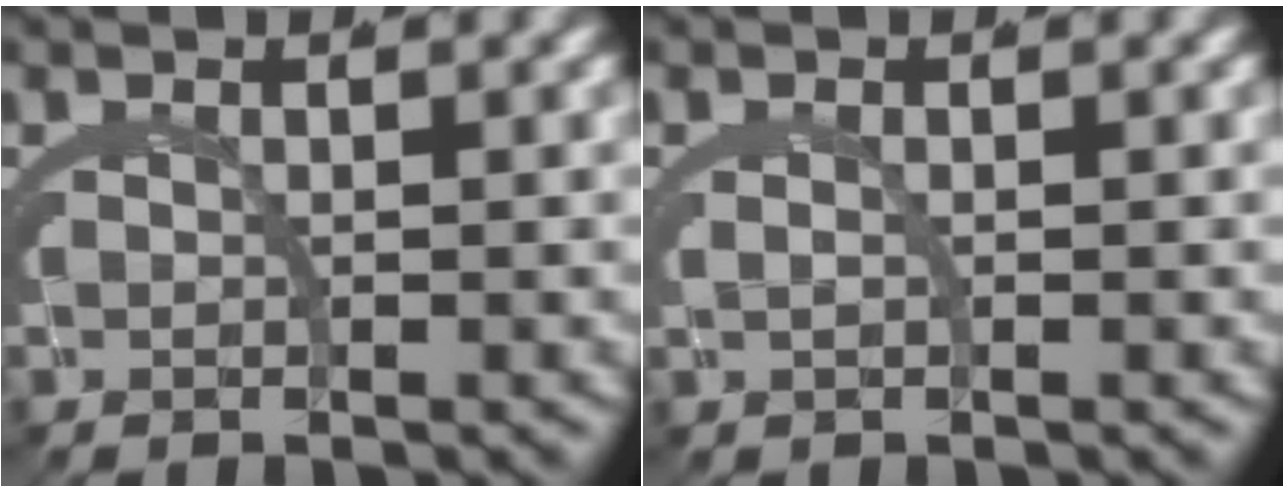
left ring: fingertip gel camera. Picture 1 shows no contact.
{"total": 0.5, "force": [-0.1, 0.4, 0.4], "torque": [-0.014, -0.004, 0.000]}